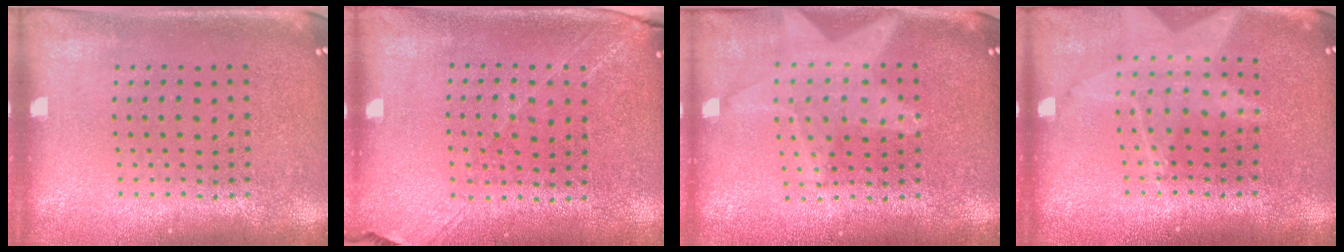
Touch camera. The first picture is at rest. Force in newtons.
{"total": 1.3, "press": 1.2, "slide": 0.4}
{"total": 1.9, "press": 1.6, "slide": 1.0}
{"total": 1.3, "press": 1.3, "slide": 0.1}